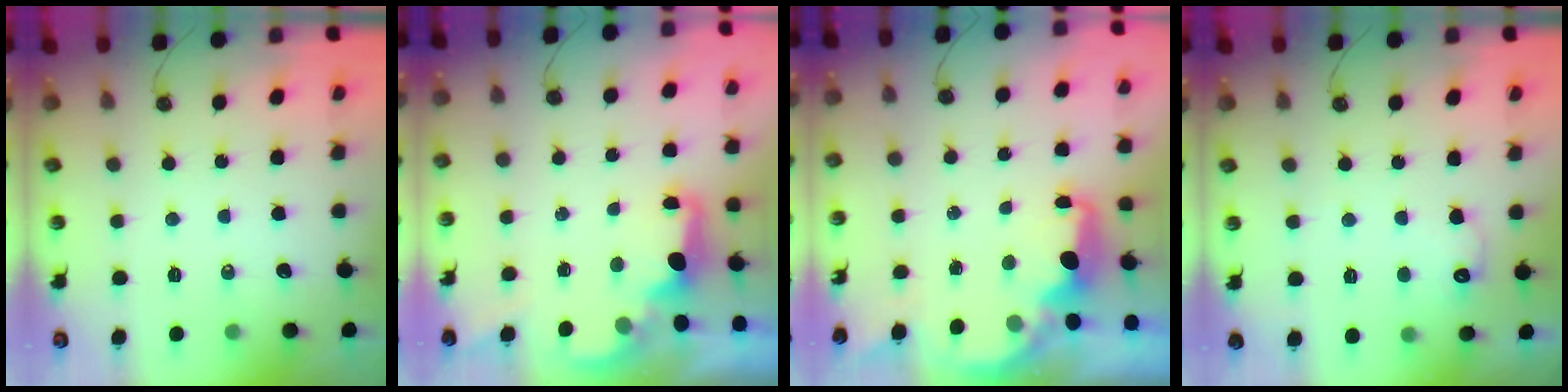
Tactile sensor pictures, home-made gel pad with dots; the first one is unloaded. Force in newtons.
{"total": 2.0, "press": 1.9, "slide": 0.8}
{"total": 3.8, "press": 3.8, "slide": 0.5}
{"total": 8.6, "press": 8.6, "slide": 0.4}